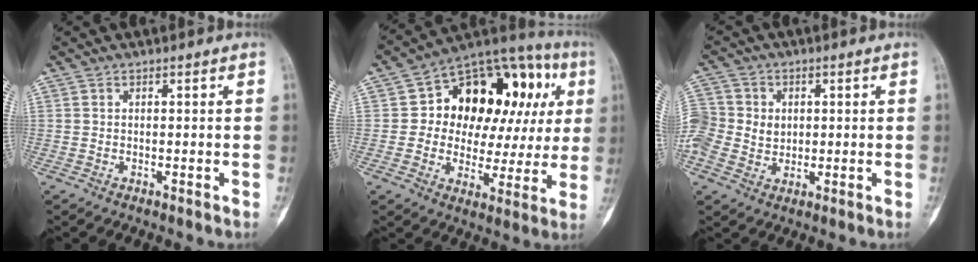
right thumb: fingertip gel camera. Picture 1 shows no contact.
{"total": 24.3, "force": [5.6, 14.9, 18.4], "torque": [-0.193, 0.037, 0.081]}
{"total": 10.8, "force": [0.6, 9.9, 4.3], "torque": [-0.093, 0.017, 0.015]}